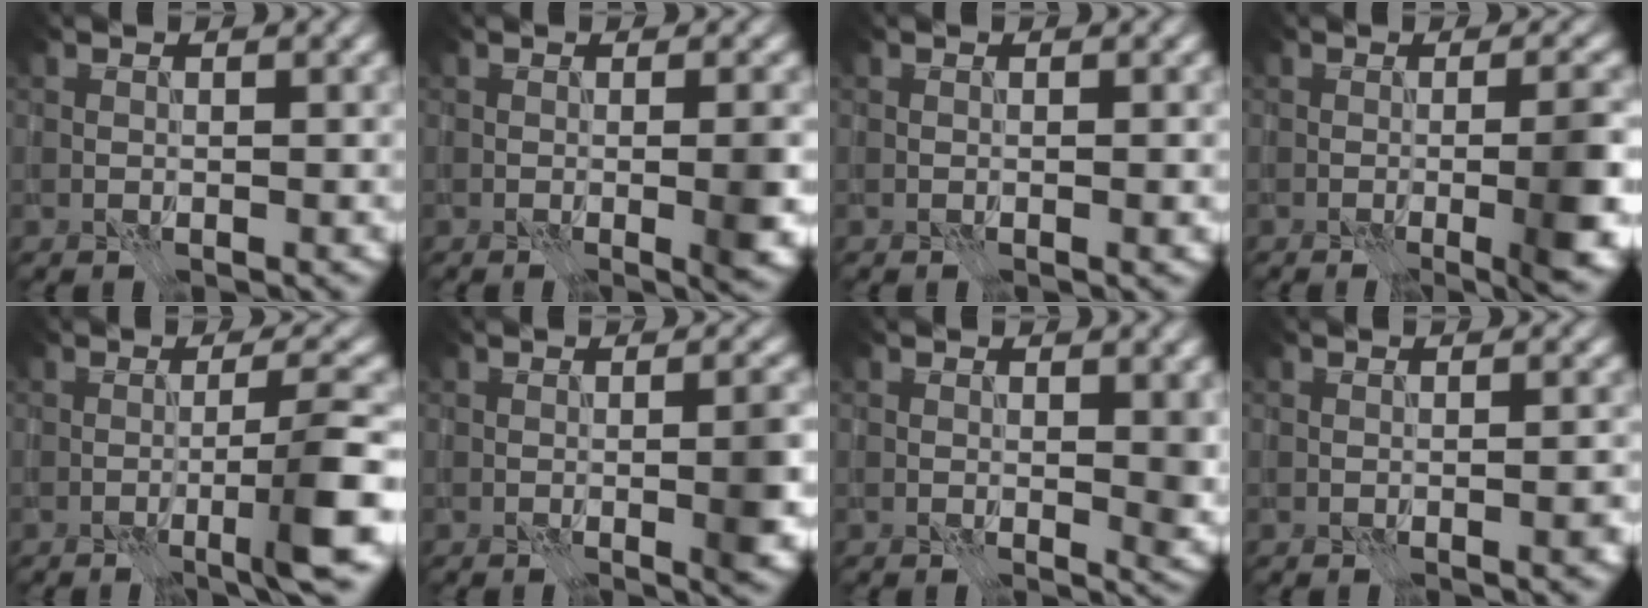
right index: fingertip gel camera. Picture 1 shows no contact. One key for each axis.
{"total": 3.5, "fx": -0.6, "fy": 0.8, "fz": 3.4, "tx": -0.045, "ty": 0.000, "tz": -0.009}
{"total": 0.6, "fx": -0.1, "fy": 0.0, "fz": 0.6, "tx": -0.007, "ty": 0.000, "tz": -0.003}
{"total": 7.3, "fx": -1.9, "fy": 2.1, "fz": 6.7, "tx": -0.078, "ty": 0.000, "tz": -0.025}
{"total": 5.3, "fx": -2.1, "fy": 0.3, "fz": 4.9, "tx": -0.070, "ty": 0.015, "tz": -0.045}
{"total": 4.1, "fx": -0.6, "fy": 0.9, "fz": 4.0, "tx": -0.052, "ty": 0.002, "tz": -0.010}
{"total": 2.2, "fx": 0.3, "fy": 0.7, "fz": 2.0, "tx": -0.021, "ty": -0.004, "tz": 0.005}
{"total": 1.3, "fx": -0.6, "fy": 0.1, "fz": 1.1, "tx": -0.015, "ty": 0.004, "tz": -0.010}